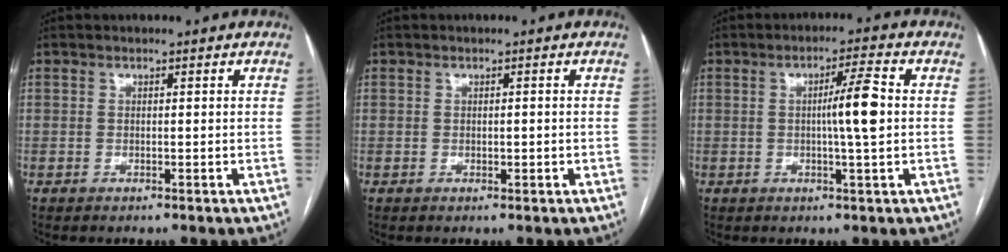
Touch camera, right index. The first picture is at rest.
{"total": 0.9, "force": [0.0, 0.5, 0.7], "torque": [-0.011, 0.000, 0.002]}
{"total": 6.2, "force": [0.2, -0.2, 6.2], "torque": [-0.100, 0.003, 0.003]}